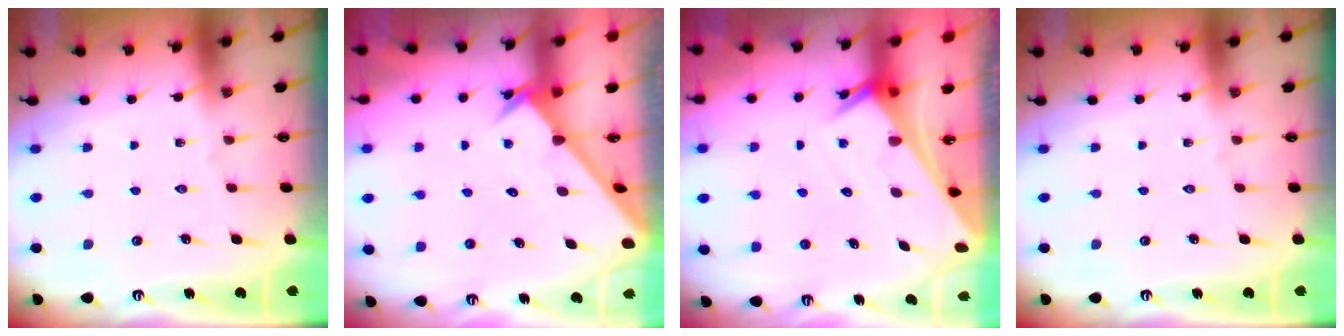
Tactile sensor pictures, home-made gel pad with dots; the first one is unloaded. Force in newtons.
{"total": 2.6, "press": 2.6, "slide": 0.2}
{"total": 2.9, "press": 2.9, "slide": 0.2}
{"total": 0.0}